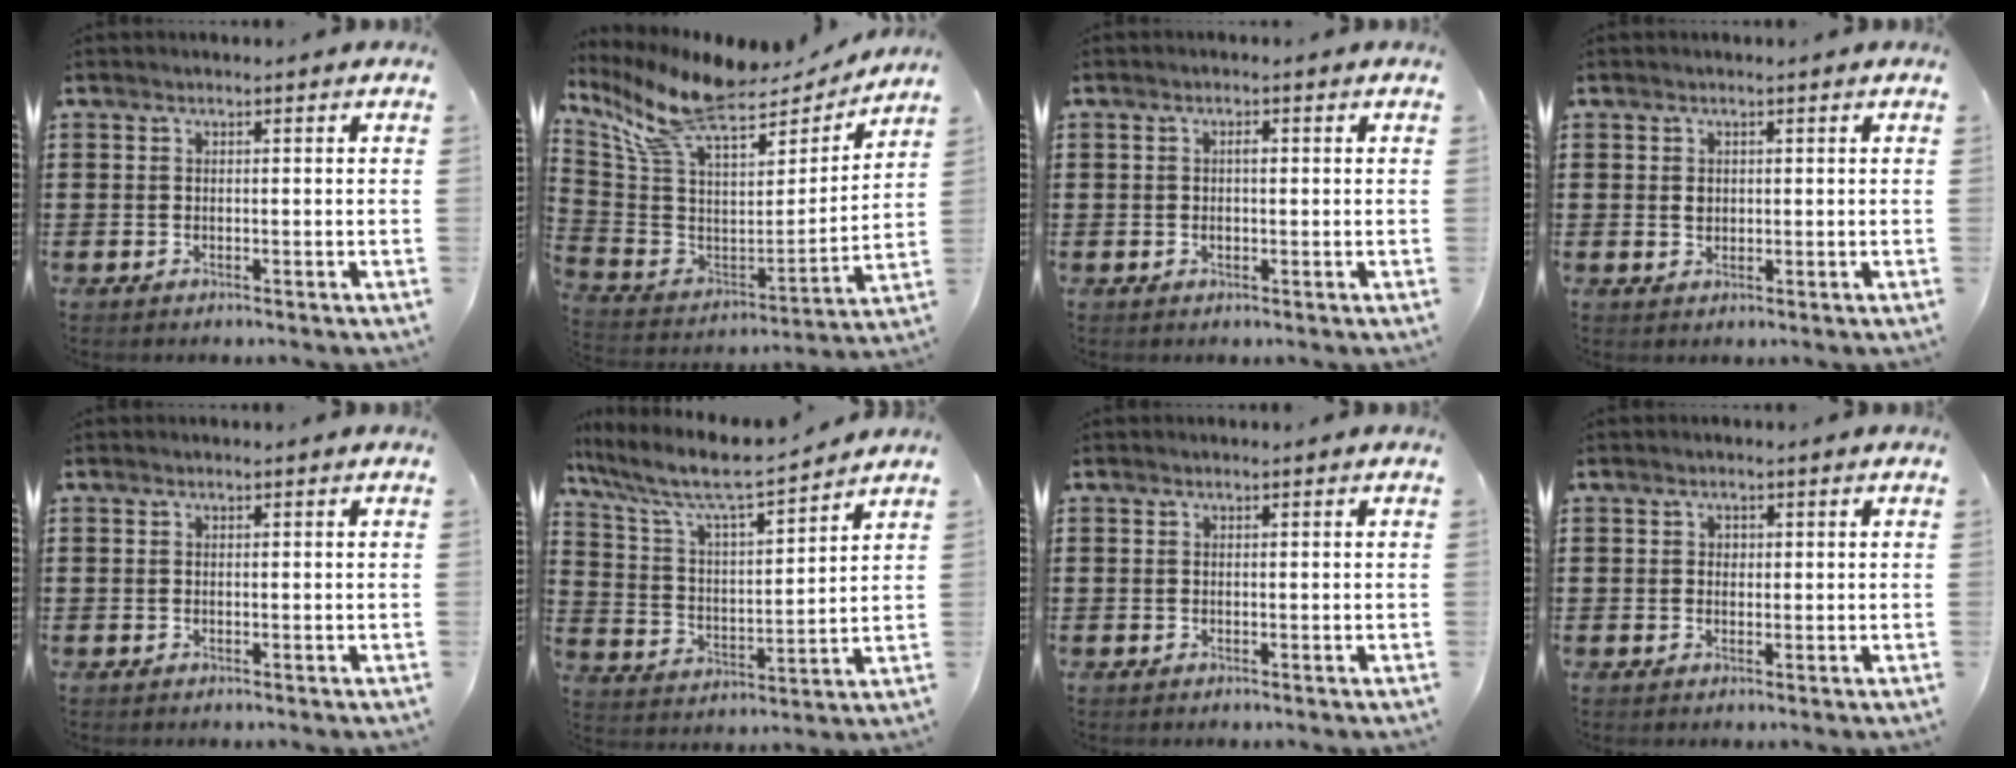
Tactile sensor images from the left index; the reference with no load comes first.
{"total": 12.9, "force": [9.7, 3.6, 7.7], "torque": [-0.190, -0.062, 0.172]}
{"total": 1.5, "force": [0.2, 0.6, 1.3], "torque": [-0.027, 0.004, 0.001]}
{"total": 1.3, "force": [0.4, 1.0, 0.7], "torque": [-0.018, 0.004, 0.007]}
{"total": 0.0}
{"total": 8.3, "force": [7.1, 1.1, 4.2], "torque": [-0.113, -0.046, 0.116]}
{"total": 0.0}
{"total": 0.9, "force": [0.3, 0.8, 0.4], "torque": [-0.009, 0.004, 0.007]}